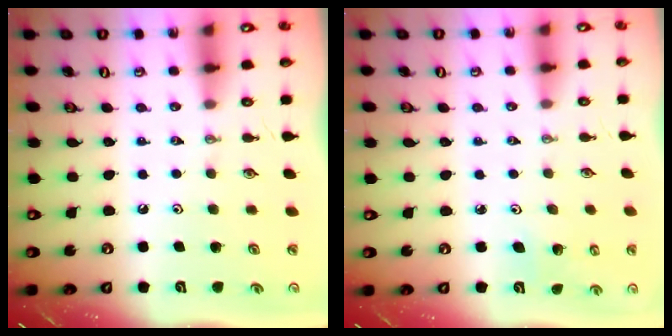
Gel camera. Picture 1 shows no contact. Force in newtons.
{"total": 3.4, "press": 3.4, "slide": 0.3}